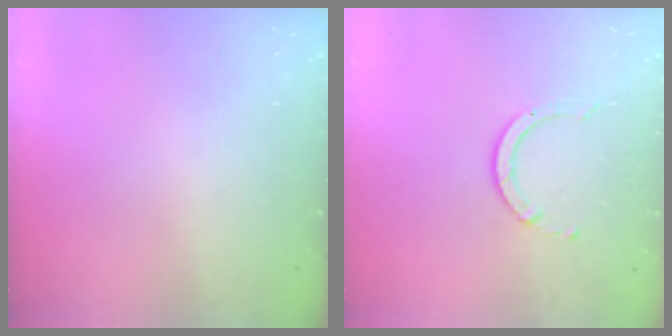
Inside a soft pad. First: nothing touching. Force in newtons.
{"total": 2.5, "press": 2.5, "slide": 0.2}